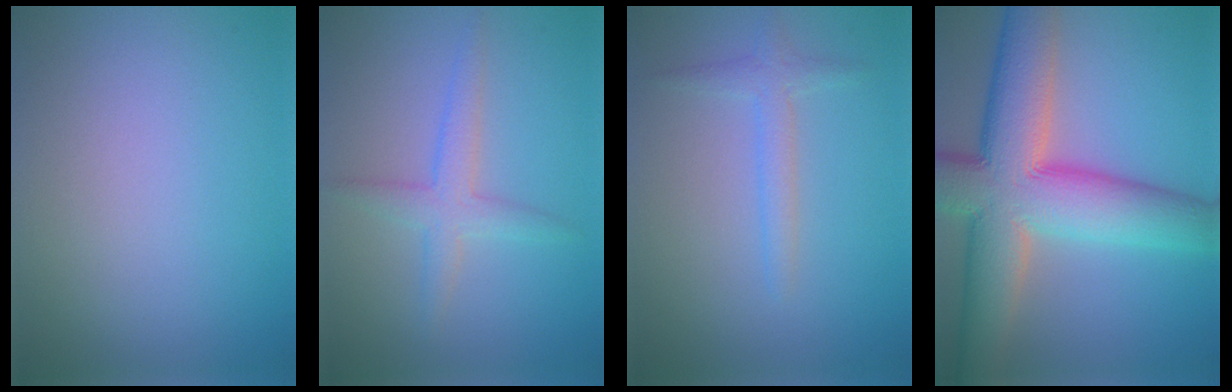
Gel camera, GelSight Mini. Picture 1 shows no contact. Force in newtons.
{"total": 2.7, "press": 2.7, "slide": 0.1}
{"total": 1.8, "press": 1.8, "slide": 0.1}
{"total": 12.9, "press": 12.9, "slide": 0.7}